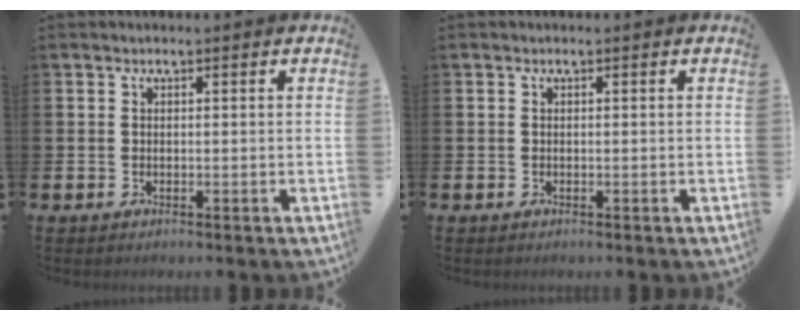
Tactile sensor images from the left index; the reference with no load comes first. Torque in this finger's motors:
{"motor_torque": [-0.05, 0.01, 0.00, 0.01]}